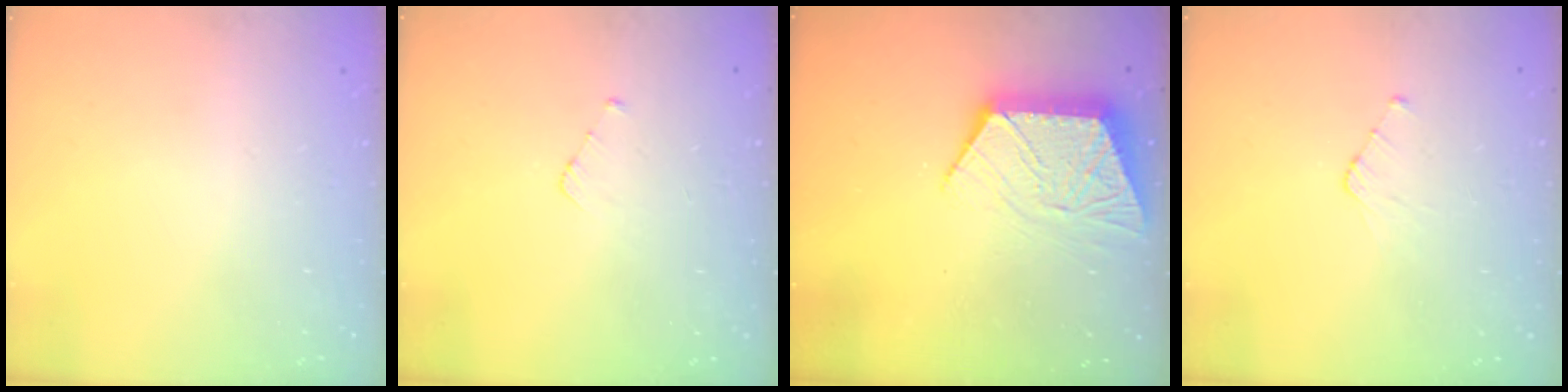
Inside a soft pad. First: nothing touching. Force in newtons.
{"total": 2.9, "press": 2.9, "slide": 0.2}
{"total": 10.9, "press": 10.9, "slide": 0.7}
{"total": 2.5, "press": 2.5, "slide": 0.3}